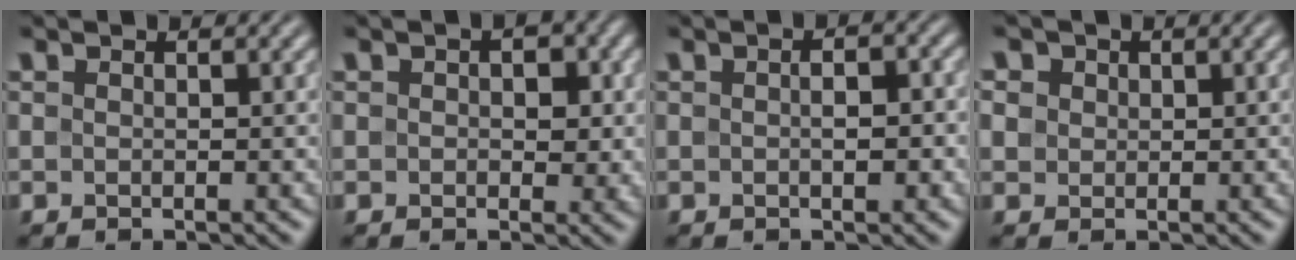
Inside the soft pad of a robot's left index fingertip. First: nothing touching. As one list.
[{"total": 2.6, "force": [0.4, 1.9, 1.8], "torque": [-0.013, 0.000, 0.004]}, {"total": 2.3, "force": [-0.2, 1.2, 2.0], "torque": [-0.021, 0.002, -0.001]}, {"total": 3.5, "force": [1.7, 2.8, 1.3], "torque": [-0.036, 0.018, 0.021]}]